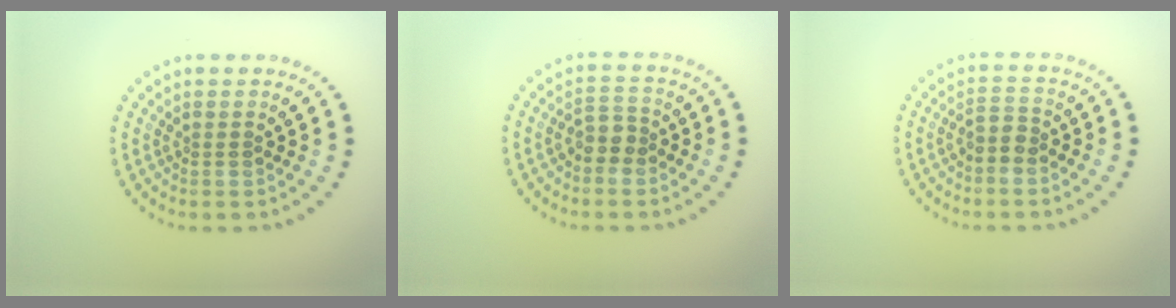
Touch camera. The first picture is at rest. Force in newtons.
{"total": 2.2, "press": 2.0, "slide": 0.8}
{"total": 1.7, "press": 1.5, "slide": 0.8}